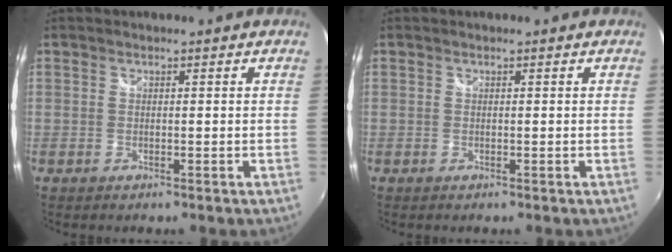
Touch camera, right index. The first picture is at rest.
{"total": 0.0}